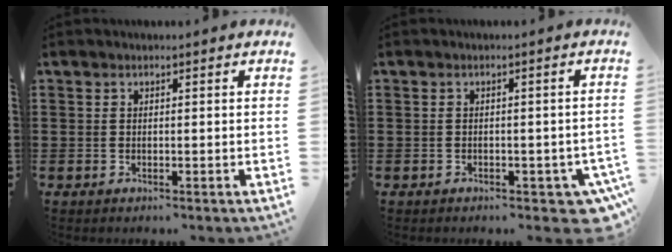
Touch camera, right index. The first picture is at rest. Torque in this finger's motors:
{"motor_torque": [0.45, 0.45, 0.46, 0.01]}